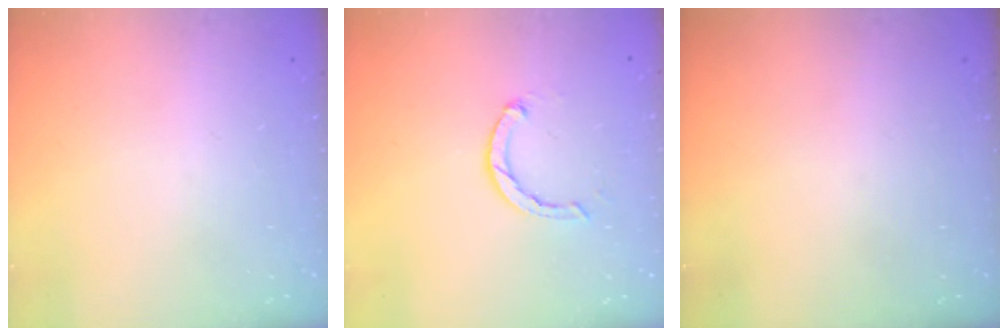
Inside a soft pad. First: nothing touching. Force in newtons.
{"total": 2.4, "press": 2.3, "slide": 0.4}
{"total": 0.0}